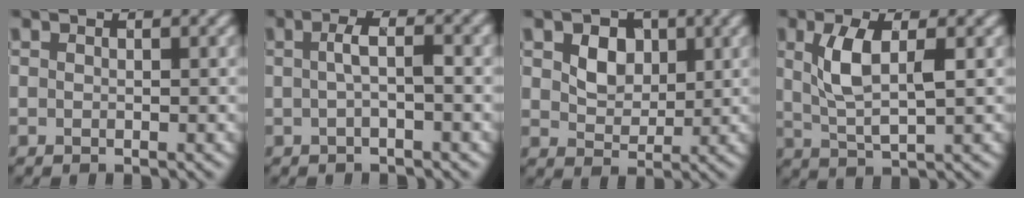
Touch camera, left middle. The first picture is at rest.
{"total": 2.2, "force": [-0.1, 0.4, 2.2], "torque": [-0.043, 0.008, -0.003]}
{"total": 3.5, "force": [1.1, 2.5, 2.1], "torque": [-0.043, -0.003, 0.014]}
{"total": 4.7, "force": [1.1, 1.8, 4.2], "torque": [-0.090, 0.002, 0.023]}